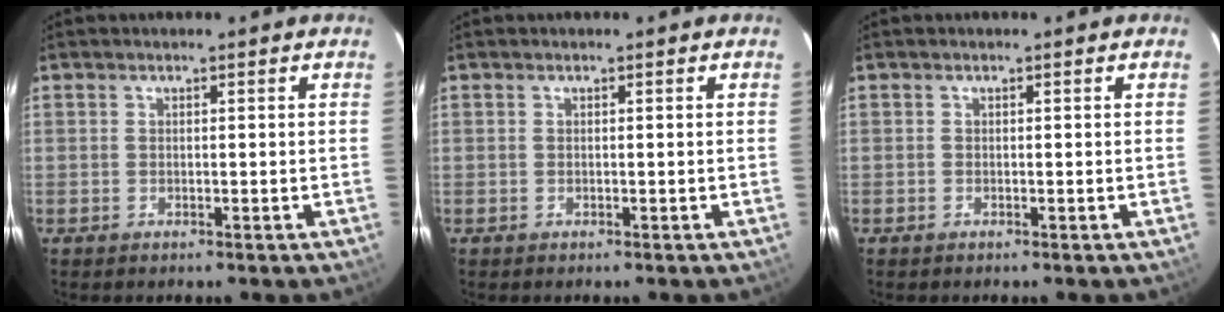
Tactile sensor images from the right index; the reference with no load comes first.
{"total": 0.0}
{"total": 0.0}